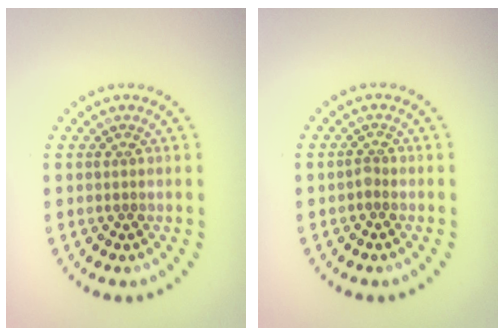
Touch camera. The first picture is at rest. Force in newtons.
{"total": 0.6, "press": 0.5, "slide": 0.3}